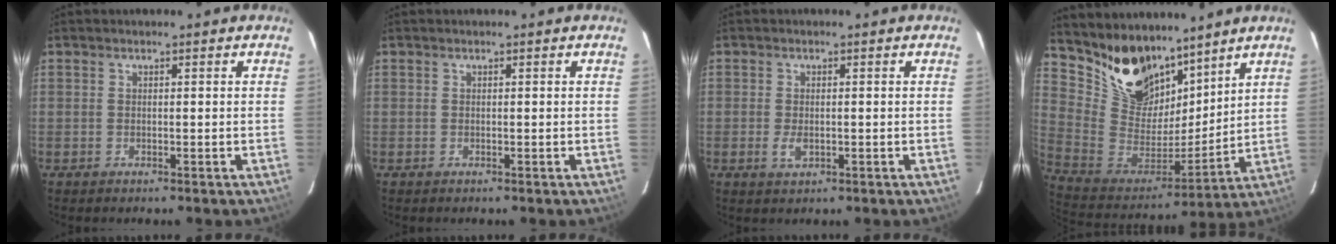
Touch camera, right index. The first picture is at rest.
{"total": 0.0}
{"total": 2.6, "force": [-0.7, 1.4, 2.1], "torque": [-0.041, -0.004, -0.009]}
{"total": 17.1, "force": [13.2, 9.2, 5.8], "torque": [-0.151, 0.000, 0.261]}